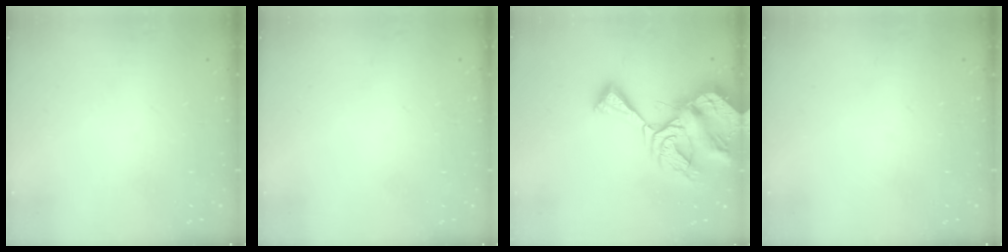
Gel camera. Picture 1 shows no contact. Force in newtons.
{"total": 2.1, "press": 2.1, "slide": 0.2}
{"total": 13.3, "press": 13.3, "slide": 1.5}
{"total": 0.0}